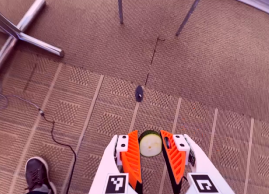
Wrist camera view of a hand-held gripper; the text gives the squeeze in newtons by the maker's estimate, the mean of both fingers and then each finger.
{"total": 7.0, "left": 6.5, "right": 7.4}